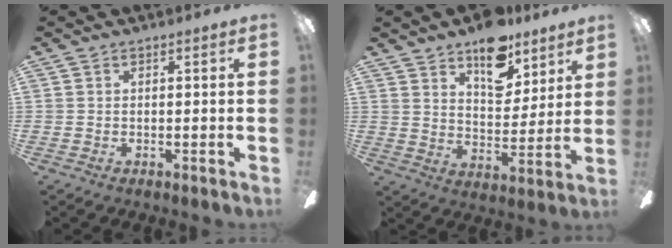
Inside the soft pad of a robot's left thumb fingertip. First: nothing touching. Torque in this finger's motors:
{"motor_torque": [1.52, 1.15, 1.21, -0.99, 0.16]}